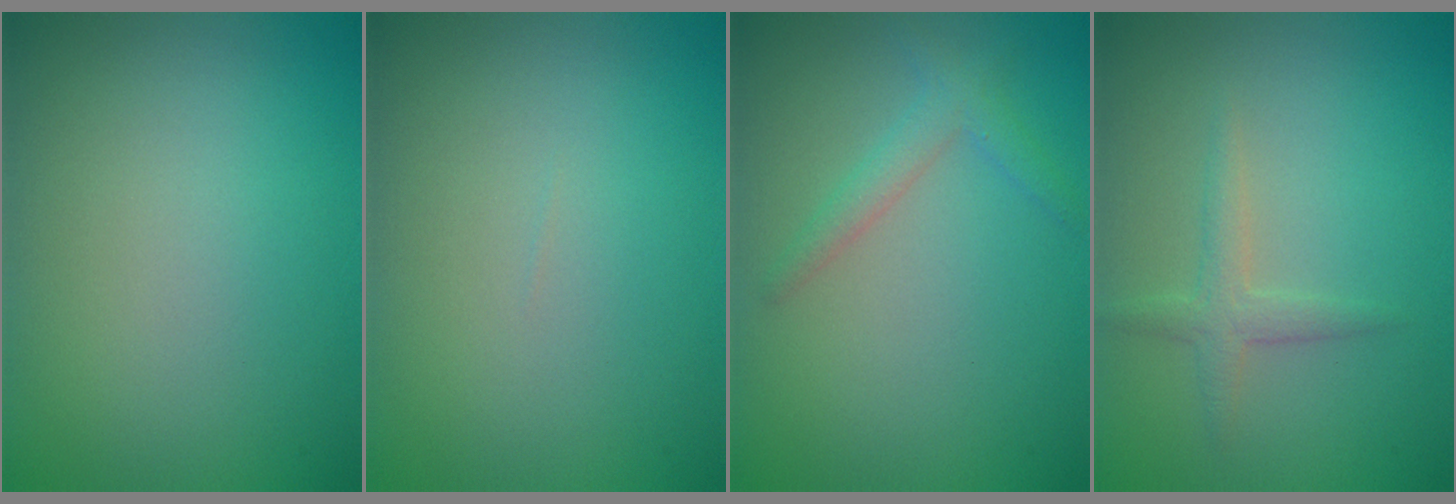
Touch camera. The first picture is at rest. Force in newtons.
{"total": 0.0}
{"total": 1.9, "press": 1.9, "slide": 0.0}
{"total": 1.7, "press": 1.7, "slide": 0.1}